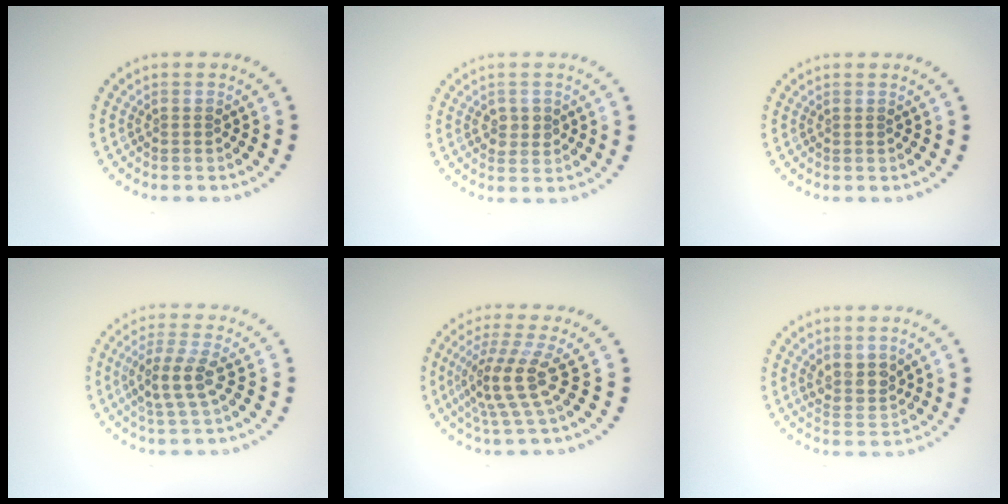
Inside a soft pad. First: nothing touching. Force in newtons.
{"total": 1.8, "press": 1.8, "slide": 0.0}
{"total": 0.0}
{"total": 3.0, "press": 2.7, "slide": 1.4}
{"total": 4.1, "press": 2.9, "slide": 2.9}
{"total": 2.4, "press": 2.1, "slide": 1.2}